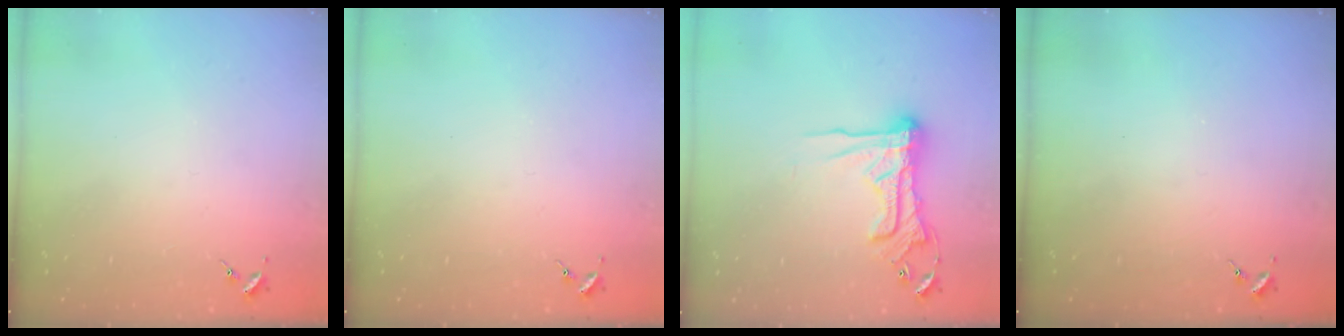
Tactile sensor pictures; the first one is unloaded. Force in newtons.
{"total": 0.0}
{"total": 16.6, "press": 16.5, "slide": 1.7}
{"total": 0.0}